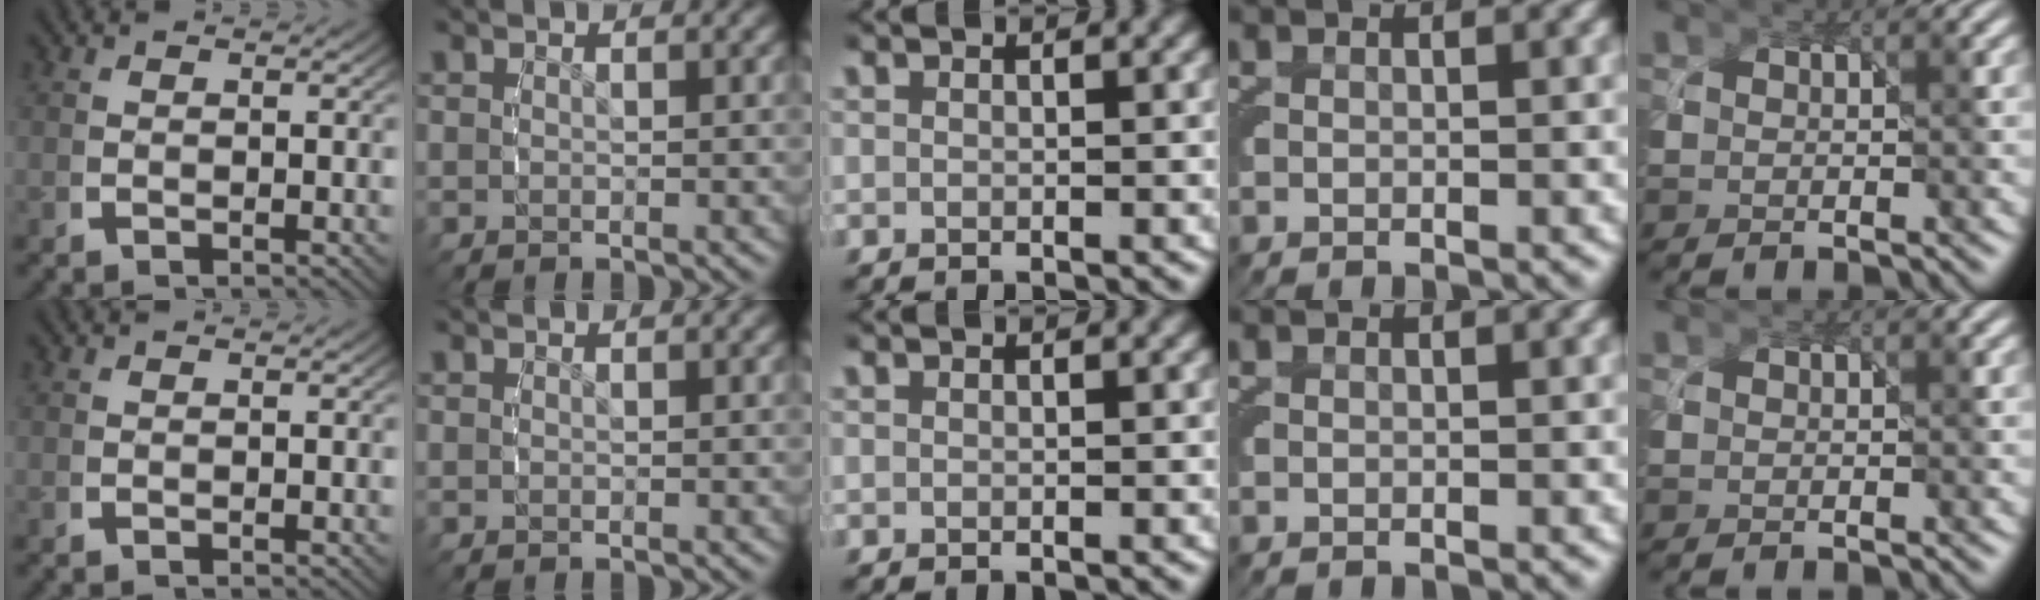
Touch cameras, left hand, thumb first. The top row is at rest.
{}